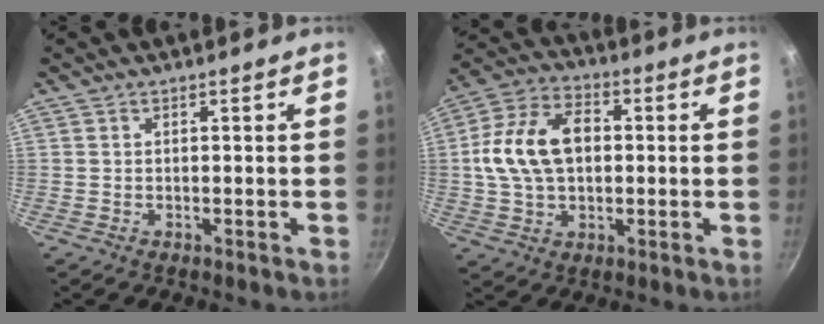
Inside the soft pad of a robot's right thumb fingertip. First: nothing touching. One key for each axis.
{"total": 15.0, "fx": 1.2, "fy": 10.2, "fz": 10.9, "tx": -0.182, "ty": 0.022, "tz": 0.008}